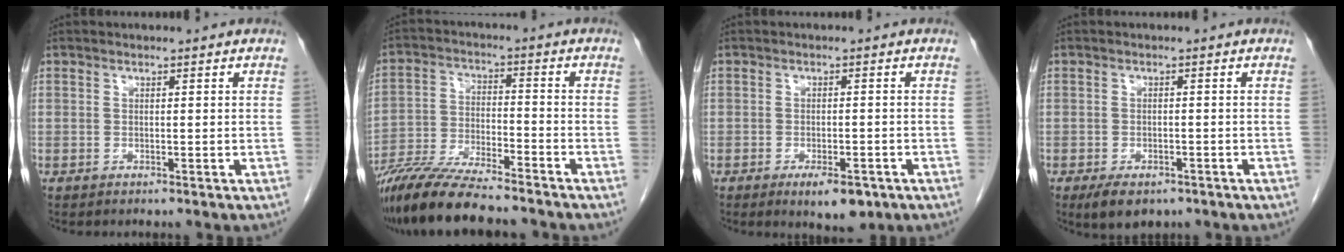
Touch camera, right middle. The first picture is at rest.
{"total": 13.9, "force": [-12.0, 1.6, 6.8], "torque": [-0.123, -0.021, -0.208]}
{"total": 5.3, "force": [-3.0, 1.9, 3.9], "torque": [-0.053, -0.004, -0.034]}
{"total": 5.2, "force": [-3.5, 2.7, 2.7], "torque": [-0.044, -0.005, -0.050]}